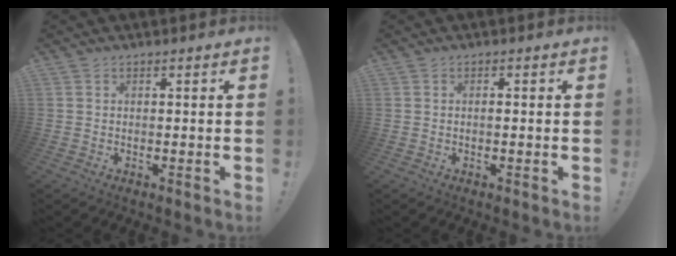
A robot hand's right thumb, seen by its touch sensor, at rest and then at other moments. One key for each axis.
{"total": 0.9, "fx": -0.5, "fy": 0.0, "fz": 0.8, "tx": -0.015, "ty": 0.001, "tz": -0.010}